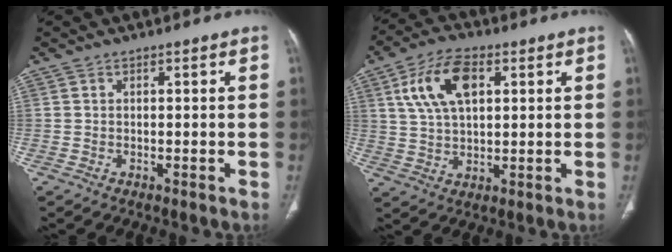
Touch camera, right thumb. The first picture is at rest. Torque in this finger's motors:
{"motor_torque": [-0.11, 0.18, 0.44, 0.19, 0.10]}